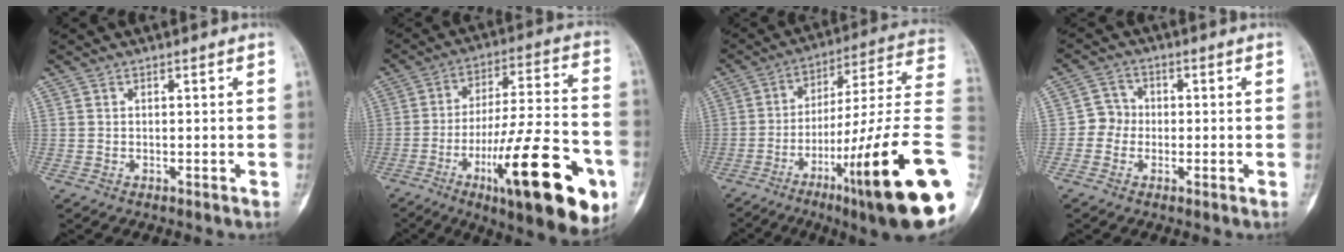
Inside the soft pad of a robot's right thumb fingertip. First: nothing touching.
{"total": 27.1, "force": [-10.7, 6.9, 23.9], "torque": [-0.332, 0.037, -0.156]}
{"total": 27.6, "force": [-8.3, 3.0, 26.2], "torque": [-0.347, 0.042, -0.123]}
{"total": 3.8, "force": [-0.8, 3.6, 1.0], "torque": [0.007, 0.013, -0.028]}